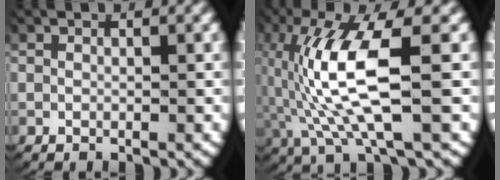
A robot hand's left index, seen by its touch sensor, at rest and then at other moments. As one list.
[{"total": 8.3, "force": [-0.4, 2.4, 8.0], "torque": [-0.170, -0.006, 0.004]}]